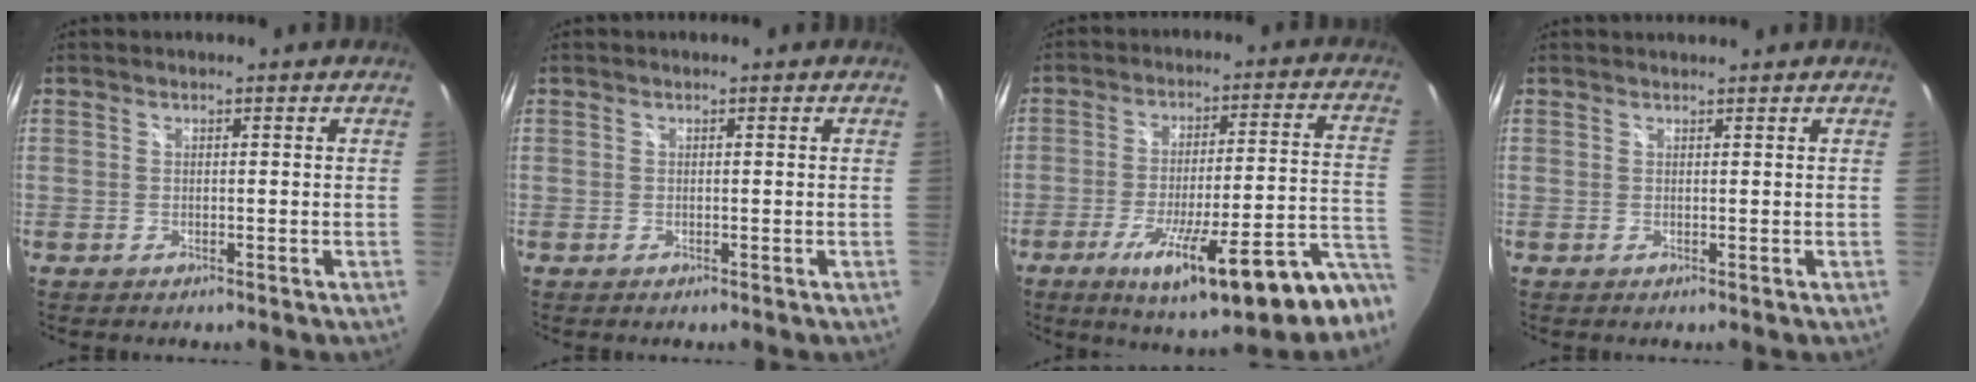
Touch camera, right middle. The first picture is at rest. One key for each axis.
{"total": 0.0}
{"total": 21.4, "fx": -14.5, "fy": 2.7, "fz": 15.5, "tx": -0.225, "ty": -0.043, "tz": -0.207}
{"total": 1.2, "fx": 1.1, "fy": -0.3, "fz": 0.1, "tx": -0.006, "ty": -0.001, "tz": 0.018}